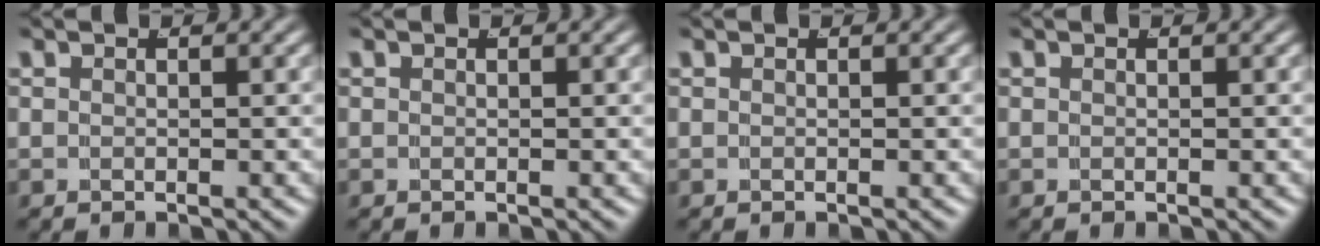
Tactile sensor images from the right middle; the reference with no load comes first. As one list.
[{"total": 0.0}, {"total": 0.0}, {"total": 0.0}]